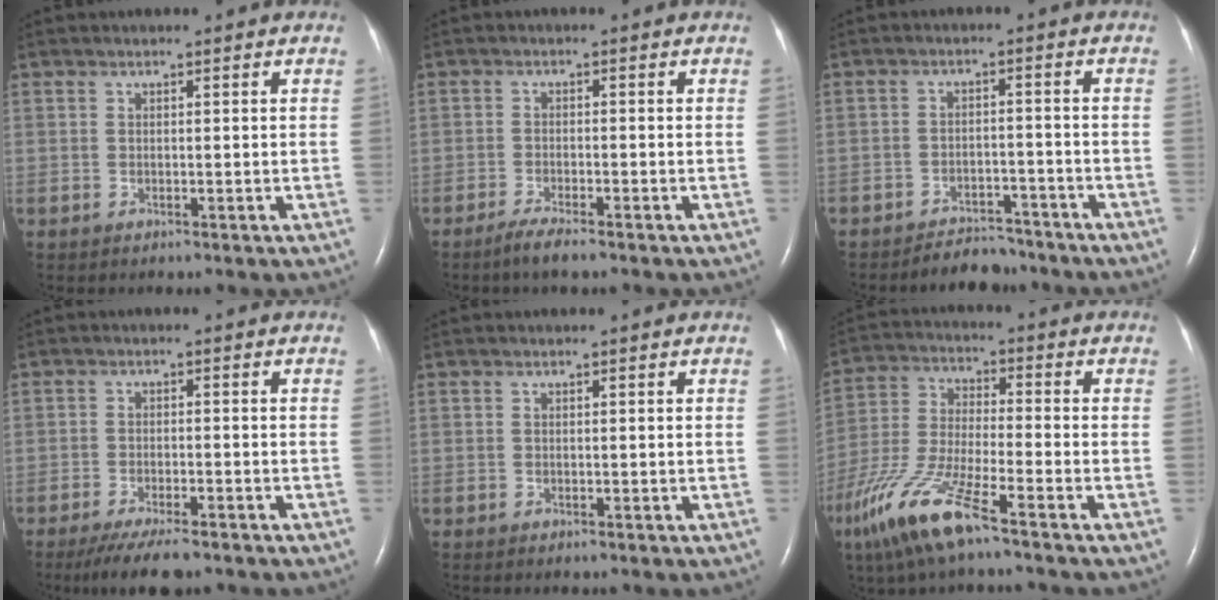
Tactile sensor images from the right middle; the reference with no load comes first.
{"total": 2.9, "force": [-2.3, 0.2, 1.8], "torque": [-0.043, -0.006, -0.044]}
{"total": 4.8, "force": [-4.5, 1.7, 0.3], "torque": [-0.005, 0.000, -0.070]}
{"total": 7.5, "force": [-6.0, 1.4, 4.2], "torque": [-0.070, -0.016, -0.098]}
{"total": 0.0}
{"total": 12.4, "force": [-7.8, 1.2, 9.5], "torque": [-0.217, -0.029, -0.157]}